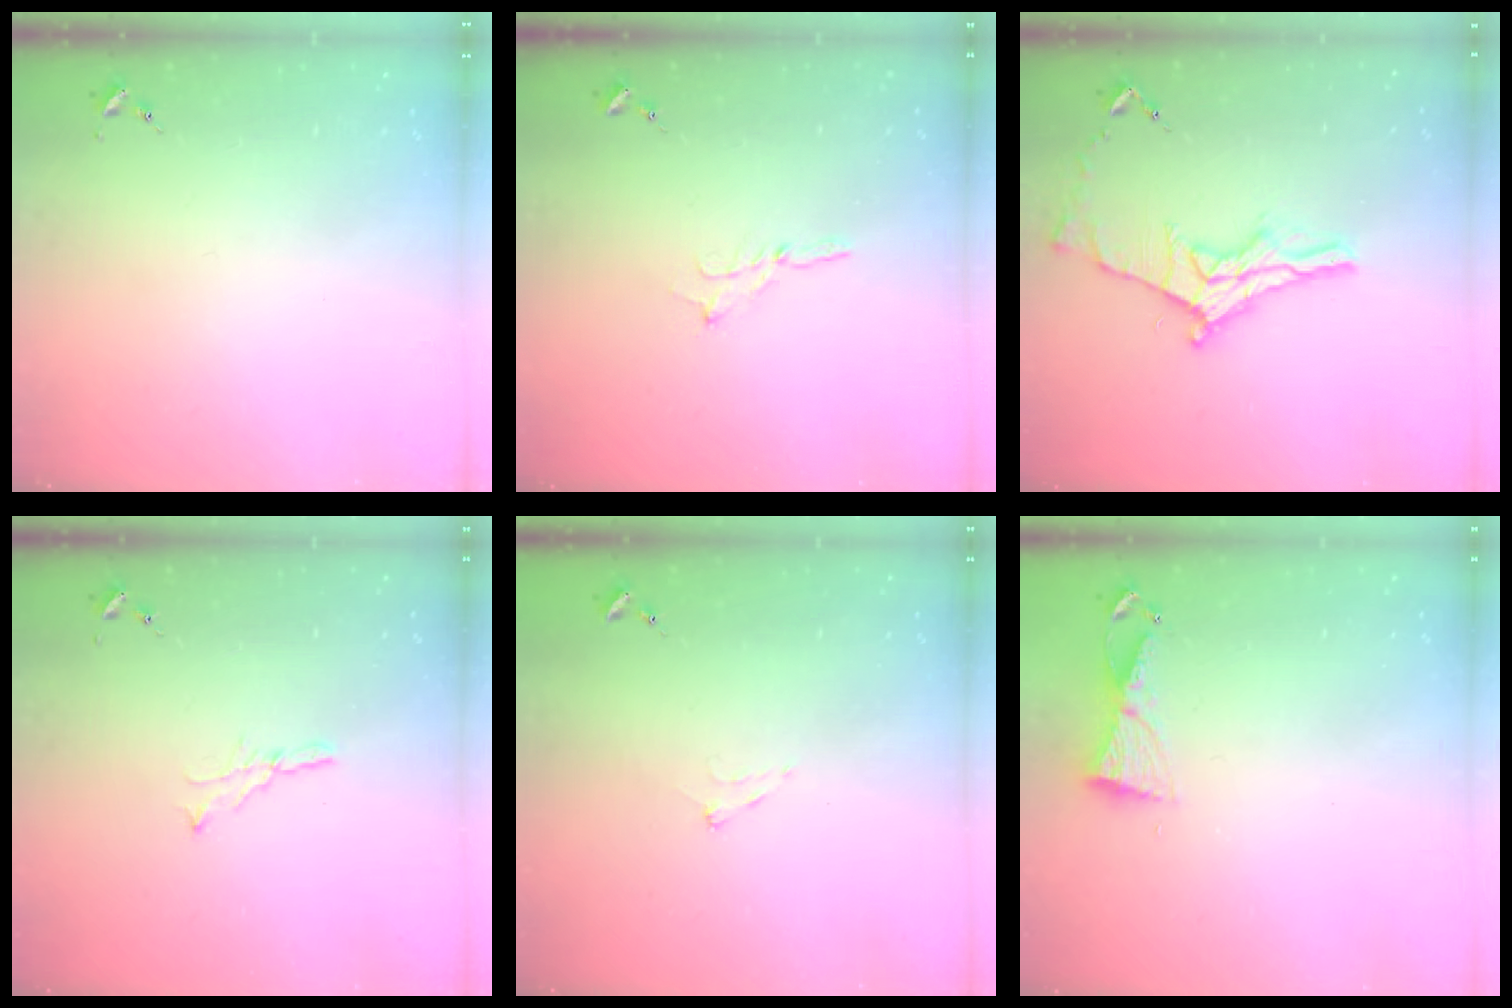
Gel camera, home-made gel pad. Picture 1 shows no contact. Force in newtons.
{"total": 2.3, "press": 2.3, "slide": 0.2}
{"total": 13.4, "press": 13.4, "slide": 0.6}
{"total": 5.2, "press": 5.2, "slide": 0.3}
{"total": 6.0, "press": 6.0, "slide": 0.6}
{"total": 5.4, "press": 5.4, "slide": 0.5}